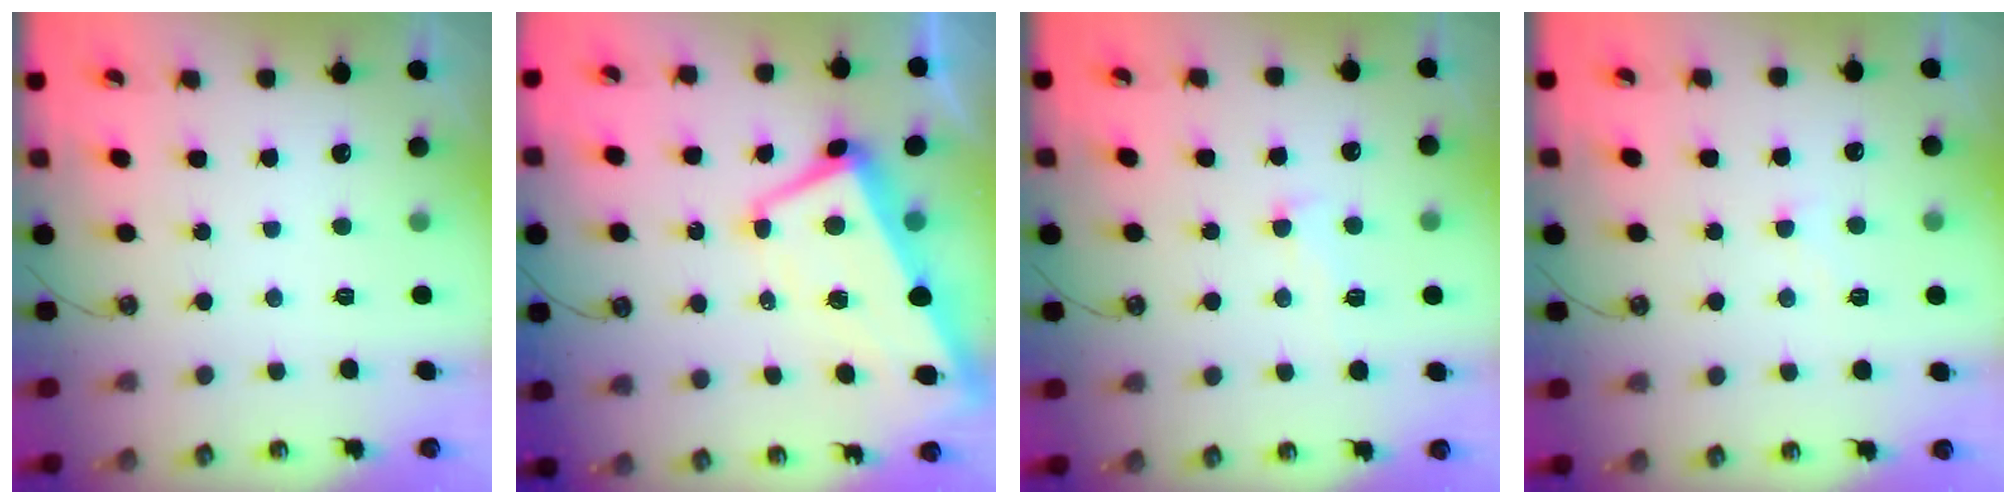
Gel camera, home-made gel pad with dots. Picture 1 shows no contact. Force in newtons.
{"total": 2.7, "press": 2.2, "slide": 1.7}
{"total": 1.8, "press": 1.5, "slide": 0.9}
{"total": 1.4, "press": 1.3, "slide": 0.4}